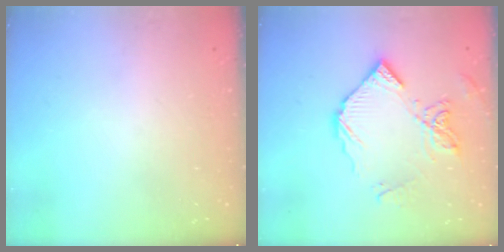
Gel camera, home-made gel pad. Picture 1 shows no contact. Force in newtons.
{"total": 11.6, "press": 11.5, "slide": 1.3}